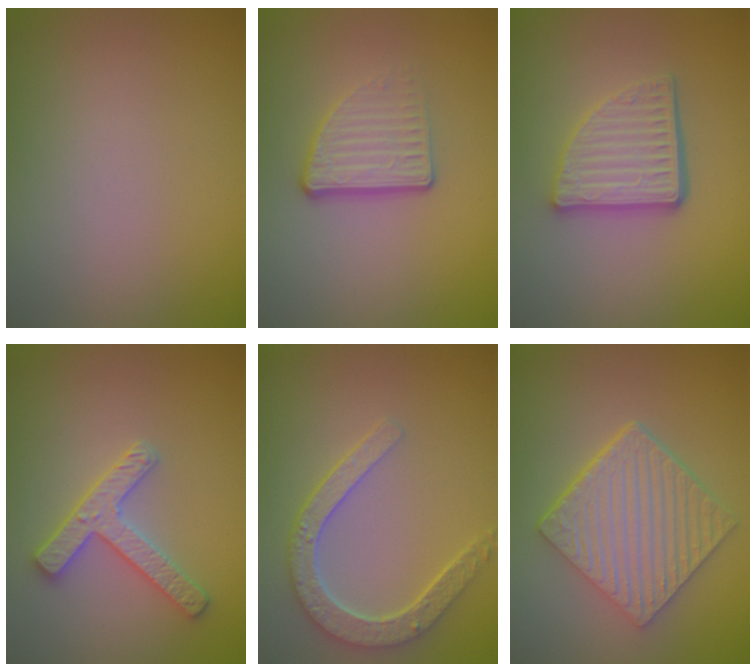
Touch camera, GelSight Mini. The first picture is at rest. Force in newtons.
{"total": 3.5, "press": 2.3, "slide": 2.6}
{"total": 4.6, "press": 3.4, "slide": 3.1}
{"total": 2.9, "press": 2.9, "slide": 0.5}
{"total": 4.0, "press": 3.5, "slide": 2.1}
{"total": 6.1, "press": 4.6, "slide": 4.0}